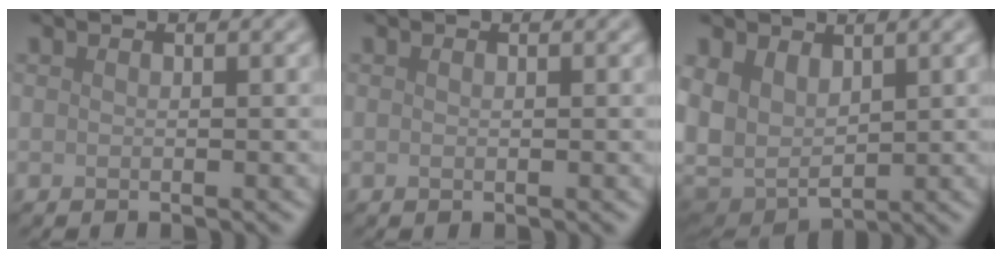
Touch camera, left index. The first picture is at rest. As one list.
[{"total": 0.0}, {"total": 6.6, "force": [1.6, 4.5, 4.6], "torque": [-0.123, -0.004, 0.030]}]